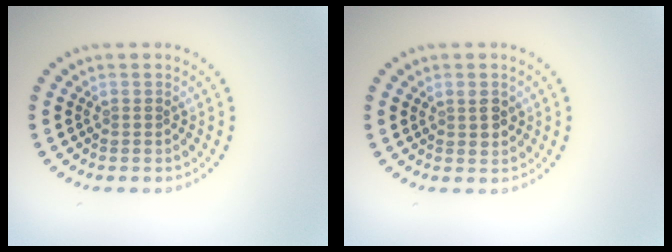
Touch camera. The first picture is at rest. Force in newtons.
{"total": 1.6, "press": 1.5, "slide": 0.5}